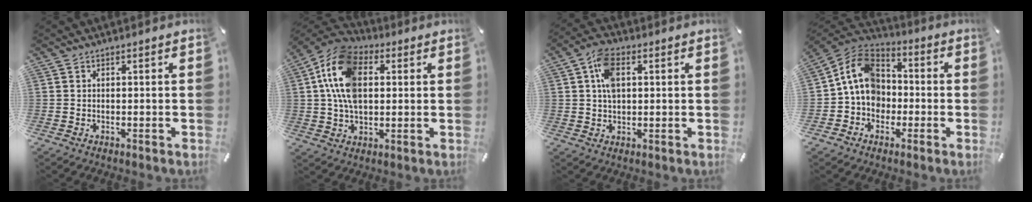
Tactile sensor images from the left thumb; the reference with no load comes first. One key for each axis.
{"total": 15.1, "fx": 2.6, "fy": 10.0, "fz": 11.0, "tx": -0.247, "ty": 0.007, "tz": 0.045}
{"total": 7.2, "fx": 1.7, "fy": 4.5, "fz": 5.3, "tx": -0.116, "ty": 0.004, "tz": 0.027}
{"total": 12.1, "fx": -1.5, "fy": 10.3, "fz": 6.1, "tx": -0.133, "ty": 0.027, "tz": -0.027}